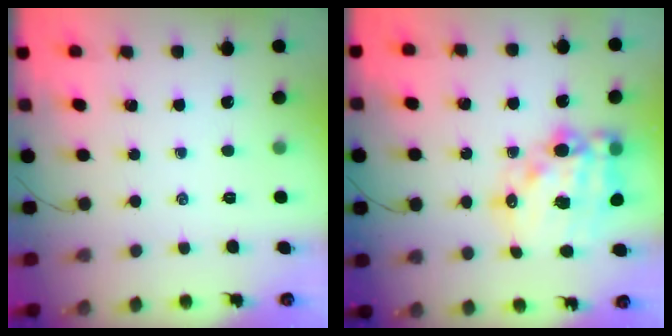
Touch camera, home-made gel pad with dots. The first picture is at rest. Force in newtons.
{"total": 19.2, "press": 18.7, "slide": 4.1}